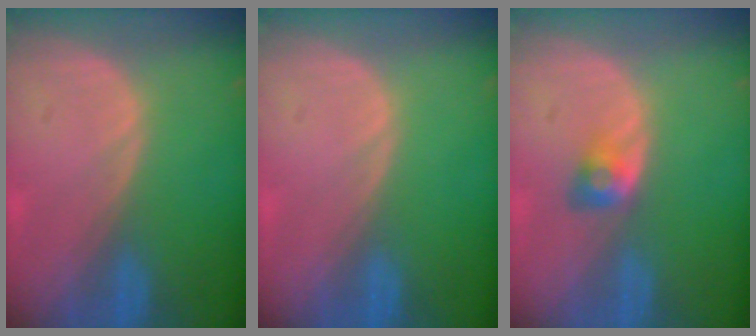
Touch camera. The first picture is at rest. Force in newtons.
{"total": 0.0}
{"total": 2.9, "press": 2.5, "slide": 1.4}